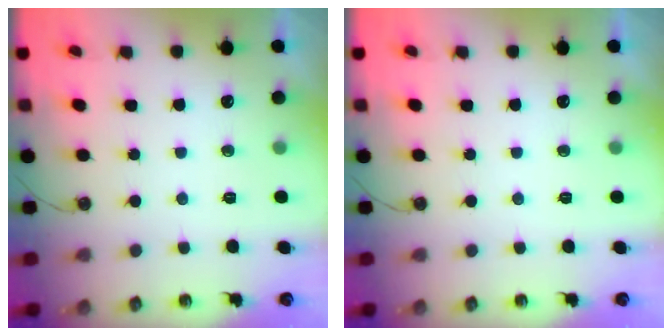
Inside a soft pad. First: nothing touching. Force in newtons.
{"total": 0.0}